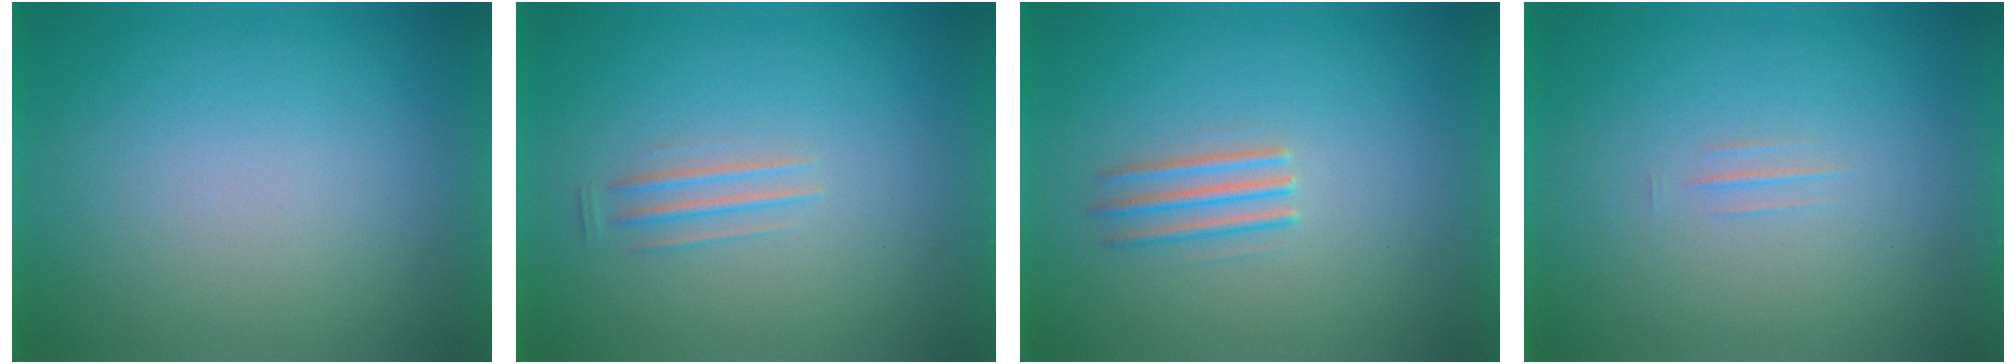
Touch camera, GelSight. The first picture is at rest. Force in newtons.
{"total": 1.6}
{"total": 2.3}
{"total": 1.3}